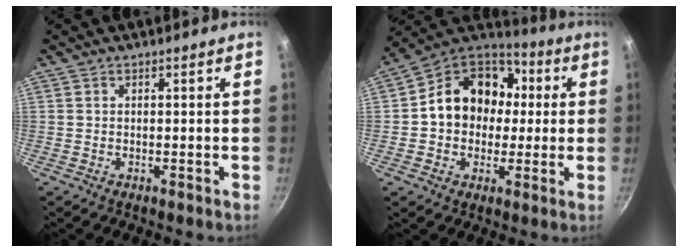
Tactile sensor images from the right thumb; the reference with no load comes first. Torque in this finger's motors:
{"motor_torque": [0.93, 3.10, 0.92, -0.53, 0.10]}